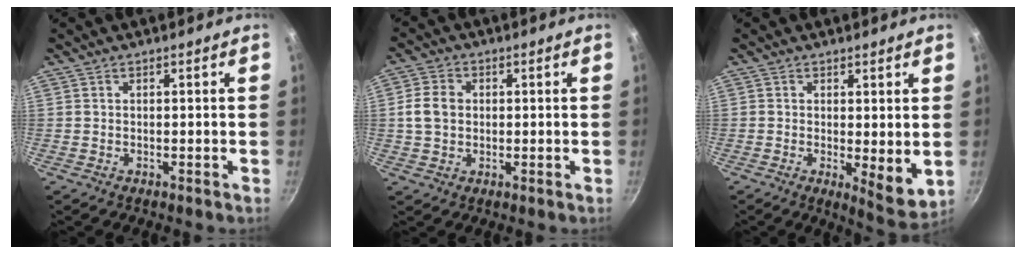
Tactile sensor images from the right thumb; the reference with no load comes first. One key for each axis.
{"total": 5.8, "fx": 0.4, "fy": 4.6, "fz": 3.4, "tx": -0.052, "ty": 0.007, "tz": 0.001}
{"total": 6.7, "fx": 0.2, "fy": 2.4, "fz": 6.3, "tx": -0.081, "ty": -0.025, "tz": 0.006}